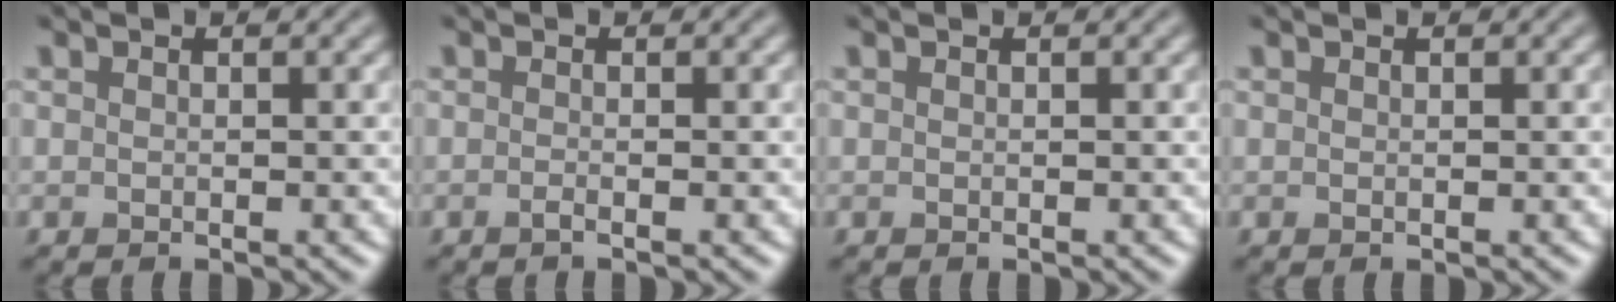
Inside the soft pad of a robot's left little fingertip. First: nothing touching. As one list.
[{"total": 0.7, "force": [-0.6, -0.1, 0.3], "torque": [-0.006, -0.003, -0.015]}, {"total": 0.0}, {"total": 0.0}]